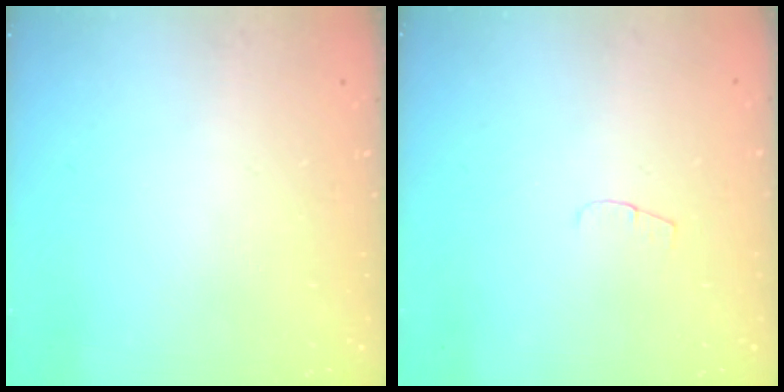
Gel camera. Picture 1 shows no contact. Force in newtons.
{"total": 4.1, "press": 4.1, "slide": 0.4}